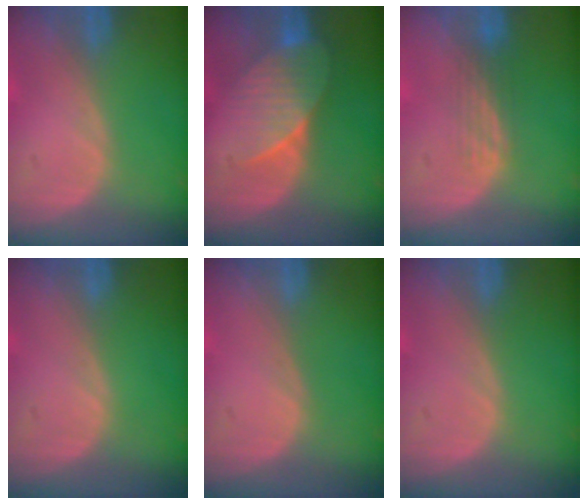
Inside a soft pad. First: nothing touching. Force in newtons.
{"total": 7.4, "press": 6.9, "slide": 2.6}
{"total": 2.8, "press": 2.5, "slide": 1.3}
{"total": 0.0}
{"total": 0.0}
{"total": 0.0}